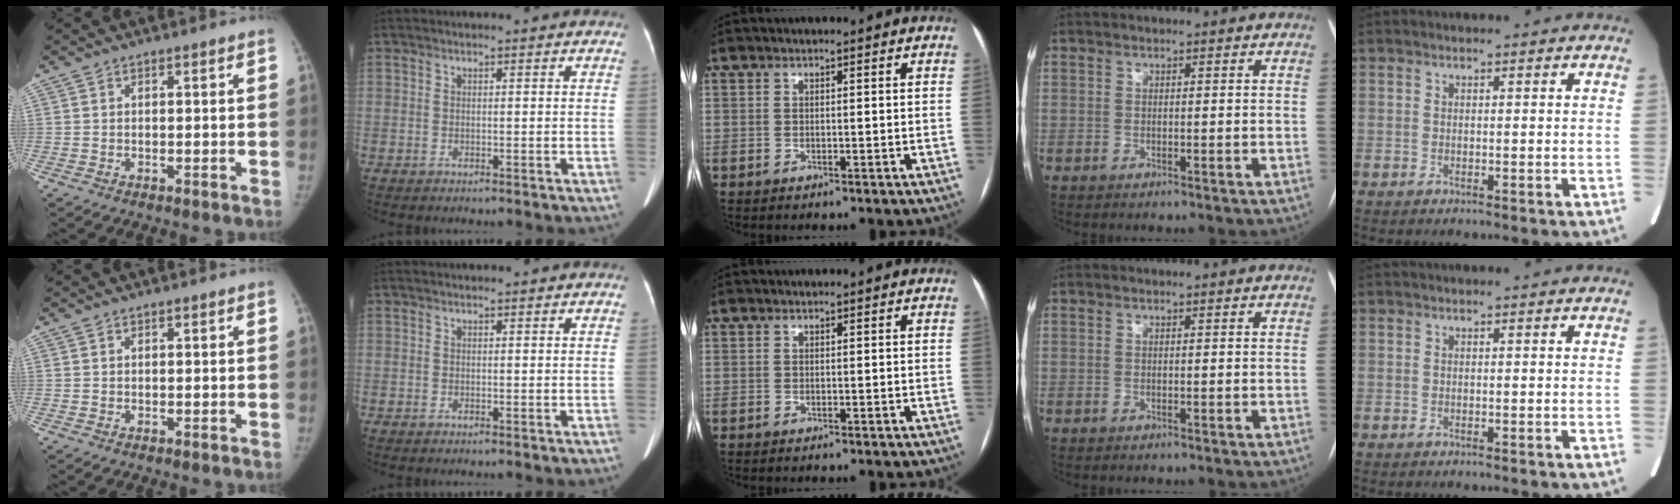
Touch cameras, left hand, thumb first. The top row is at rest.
{}